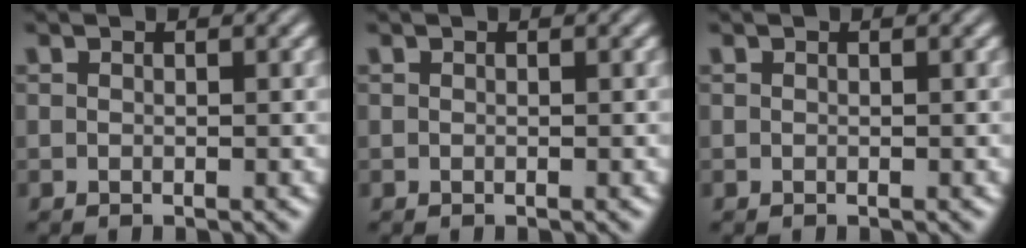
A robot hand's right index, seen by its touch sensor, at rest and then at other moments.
{"total": 0.0}
{"total": 0.0}